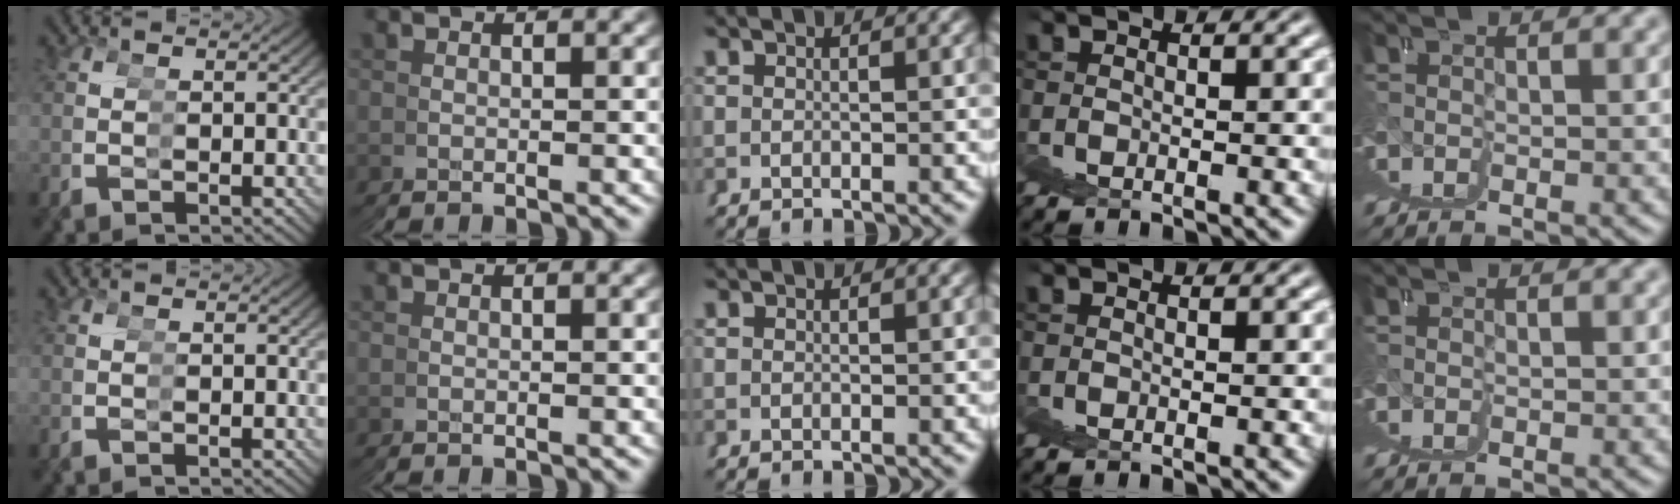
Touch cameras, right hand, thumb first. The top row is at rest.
{}